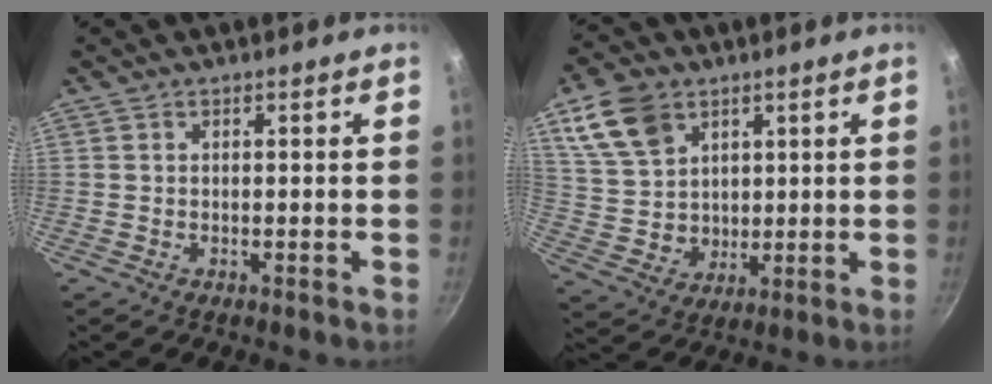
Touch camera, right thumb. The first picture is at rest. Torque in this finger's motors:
{"motor_torque": [-0.71, 0.78, 0.11, -0.07, 0.06]}